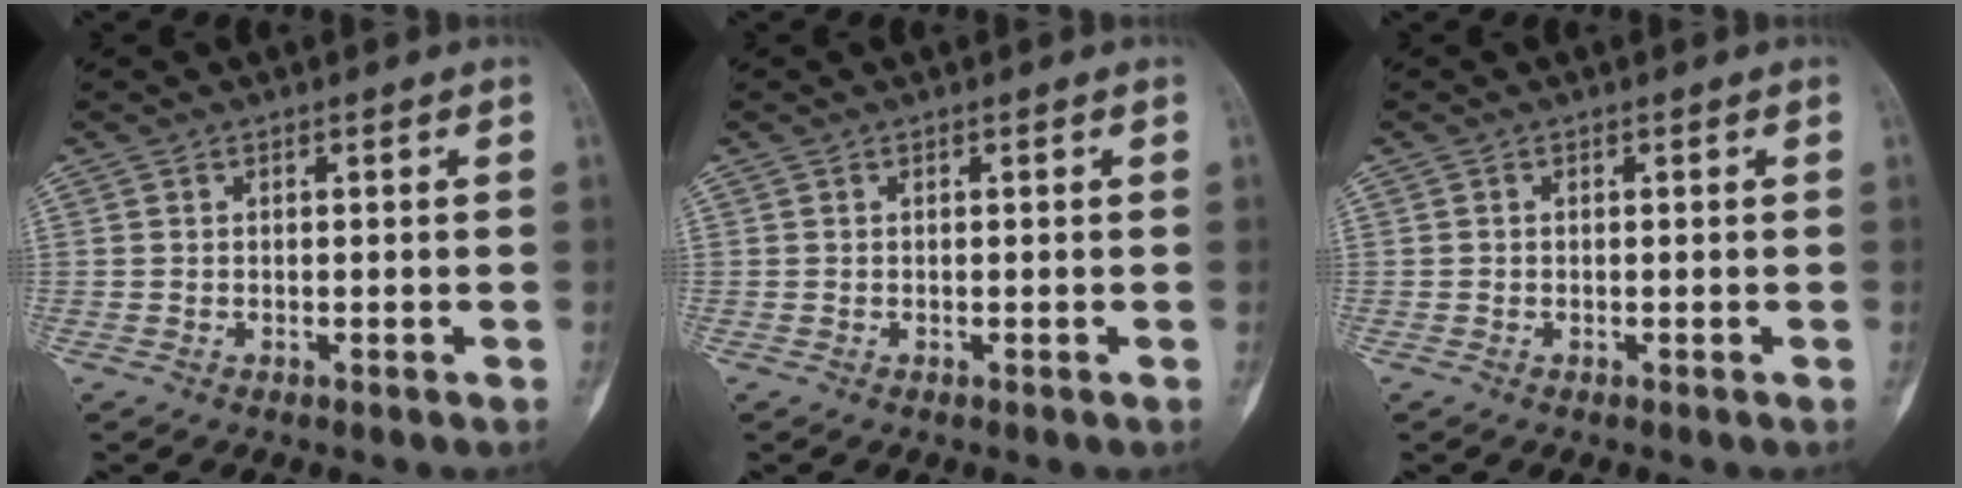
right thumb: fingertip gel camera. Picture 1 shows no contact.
{"total": 0.0}
{"total": 0.0}